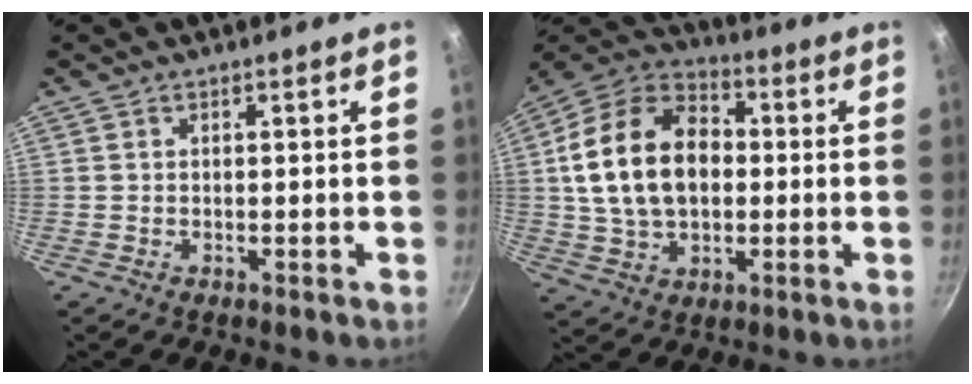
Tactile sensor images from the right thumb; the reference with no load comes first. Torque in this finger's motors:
{"motor_torque": [-0.04, 0.77, 0.76, -0.15, 0.35]}